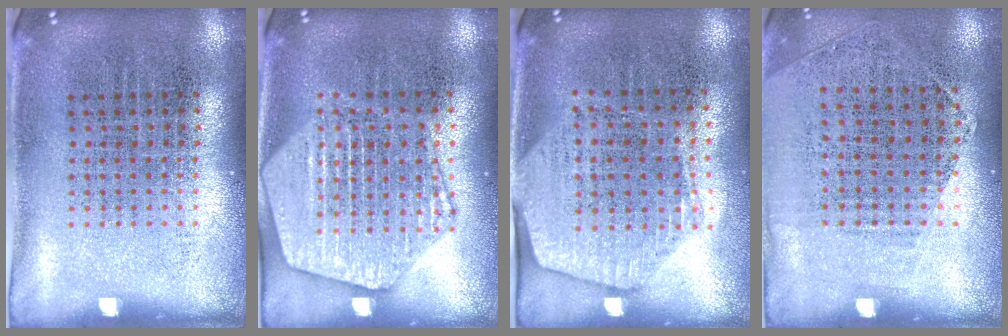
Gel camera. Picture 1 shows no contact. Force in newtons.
{"total": 2.2, "press": 2.2, "slide": 0.2}
{"total": 1.8, "press": 1.6, "slide": 0.8}
{"total": 1.2, "press": 1.0, "slide": 0.7}